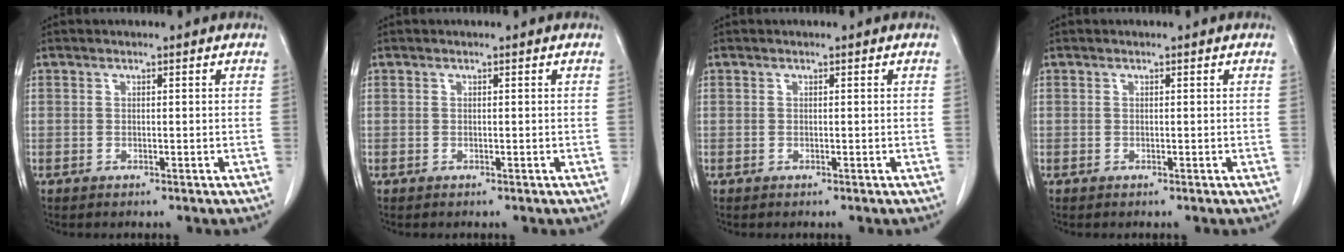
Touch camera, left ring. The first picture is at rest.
{"total": 0.0}
{"total": 0.0}
{"total": 0.0}